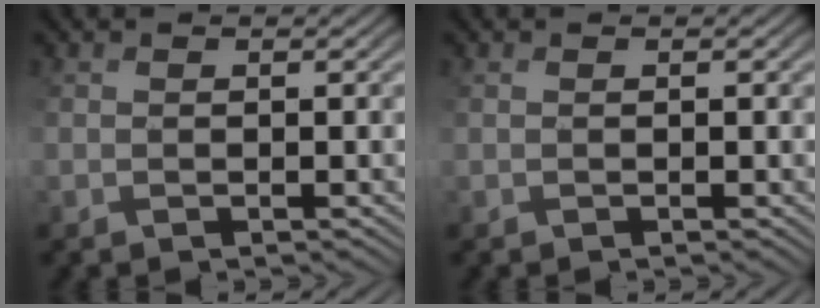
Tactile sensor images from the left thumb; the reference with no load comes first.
{"total": 0.0}